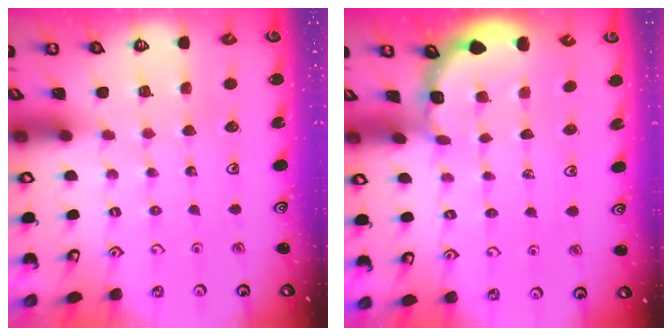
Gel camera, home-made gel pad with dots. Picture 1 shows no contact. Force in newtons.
{"total": 1.5, "press": 1.5, "slide": 0.2}